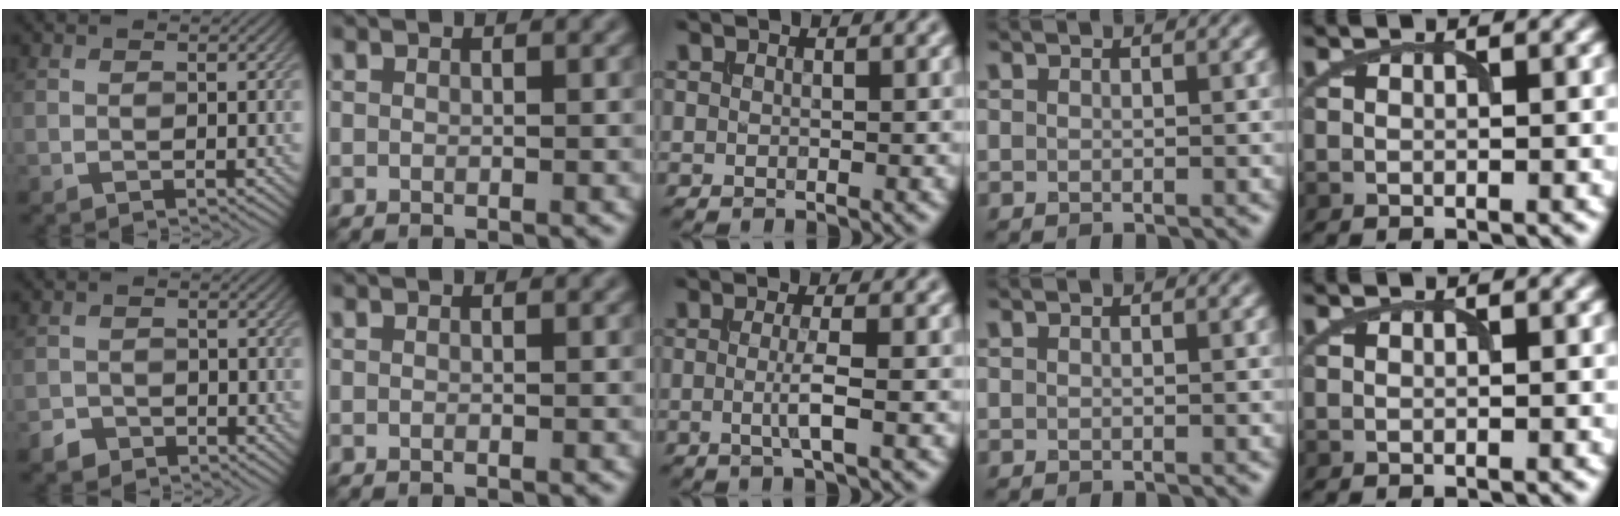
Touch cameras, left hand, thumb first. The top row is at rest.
{"thumb": {"total": 2.1, "force": [-1.6, 1.2, 0.4], "torque": [-0.005, 0.002, -0.036]}, "middle": {"total": 2.2, "force": [-0.2, 0.3, 2.1], "torque": [-0.042, -0.008, -0.008]}}